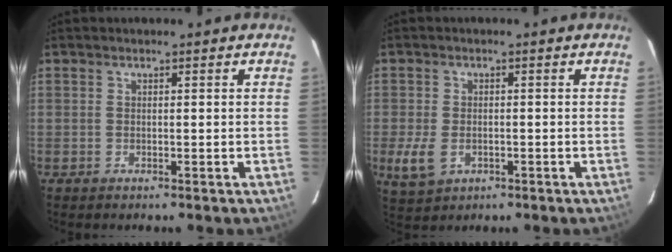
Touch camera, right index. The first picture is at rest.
{"total": 5.7, "force": [-1.7, 3.9, 3.7], "torque": [-0.089, -0.010, -0.025]}